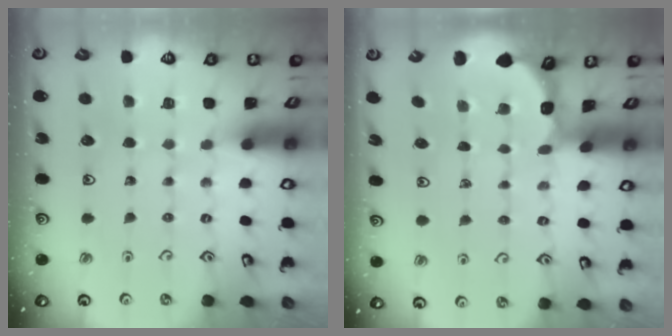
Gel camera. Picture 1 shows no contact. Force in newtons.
{"total": 1.8, "press": 1.8, "slide": 0.3}